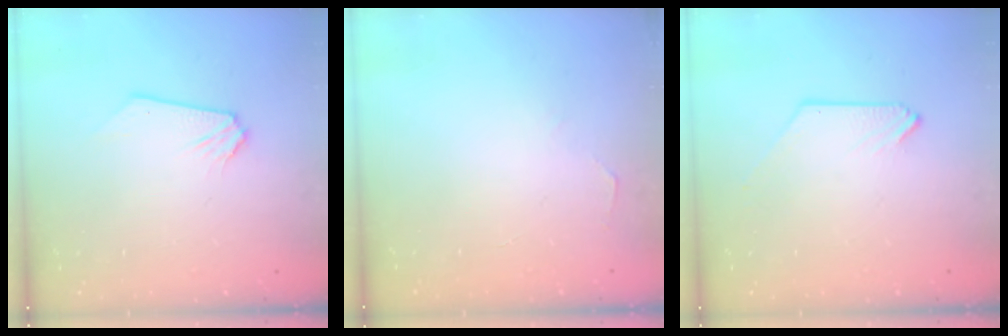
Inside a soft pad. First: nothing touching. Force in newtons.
{"total": 1.9, "press": 1.9, "slide": 0.3}
{"total": 0.0}